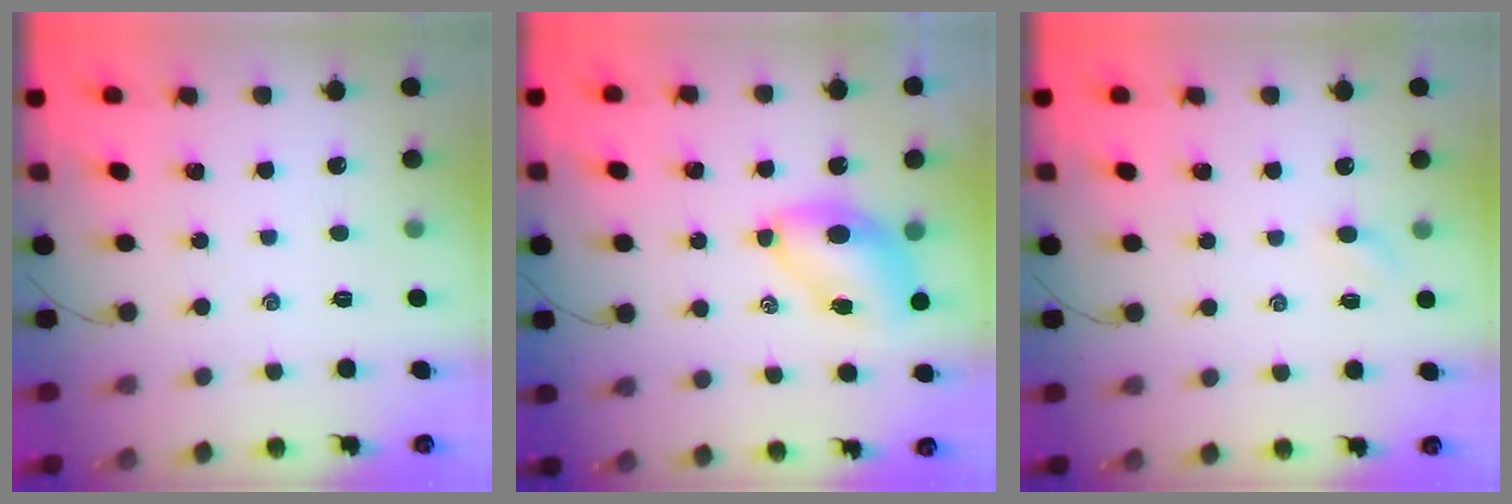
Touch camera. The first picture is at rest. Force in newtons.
{"total": 7.2, "press": 7.1, "slide": 1.0}
{"total": 2.4, "press": 2.3, "slide": 0.7}